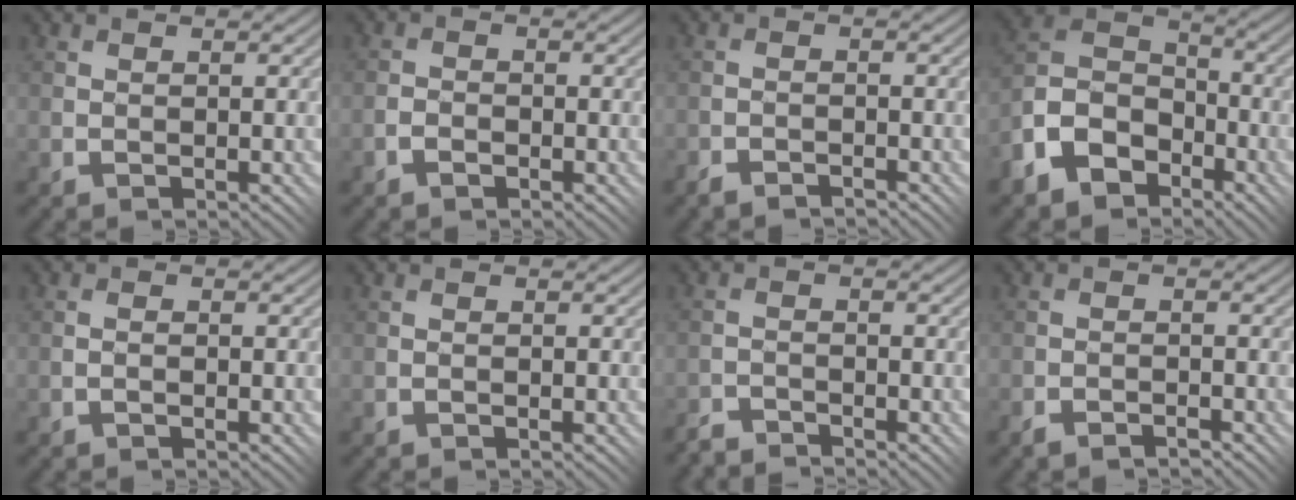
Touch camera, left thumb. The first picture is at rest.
{"total": 1.5, "force": [-1.1, 0.7, 0.6], "torque": [0.003, 0.008, -0.030]}
{"total": 1.7, "force": [-1.7, -0.1, 0.0], "torque": [0.001, 0.008, -0.040]}
{"total": 10.5, "force": [-6.3, 6.8, 5.0], "torque": [-0.134, -0.017, -0.129]}
{"total": 1.0, "force": [-0.4, 0.6, 0.7], "torque": [0.001, 0.007, -0.009]}
{"total": 0.0}
{"total": 2.7, "force": [-2.7, -0.2, -0.1], "torque": [0.003, 0.007, -0.060]}
{"total": 1.6, "force": [-1.6, 0.1, 0.3], "torque": [-0.003, 0.008, -0.035]}